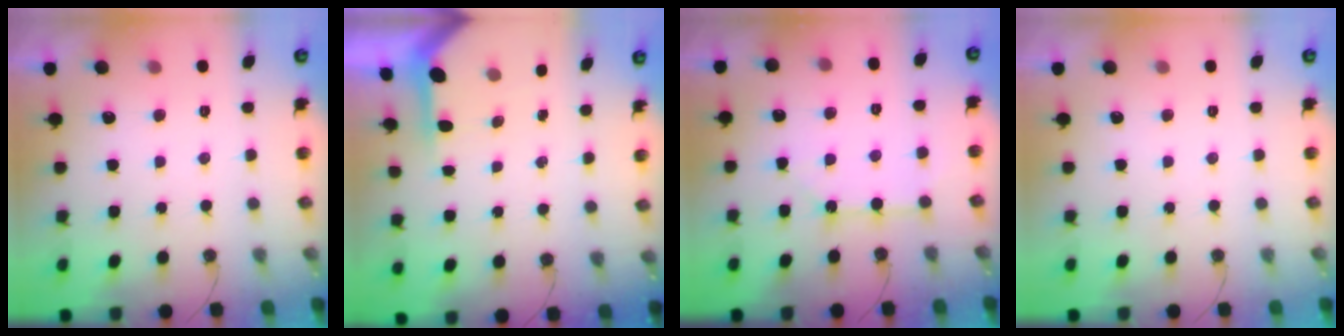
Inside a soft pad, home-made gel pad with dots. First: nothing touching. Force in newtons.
{"total": 3.6, "press": 3.6, "slide": 0.2}
{"total": 3.5, "press": 3.5, "slide": 0.3}
{"total": 0.0}